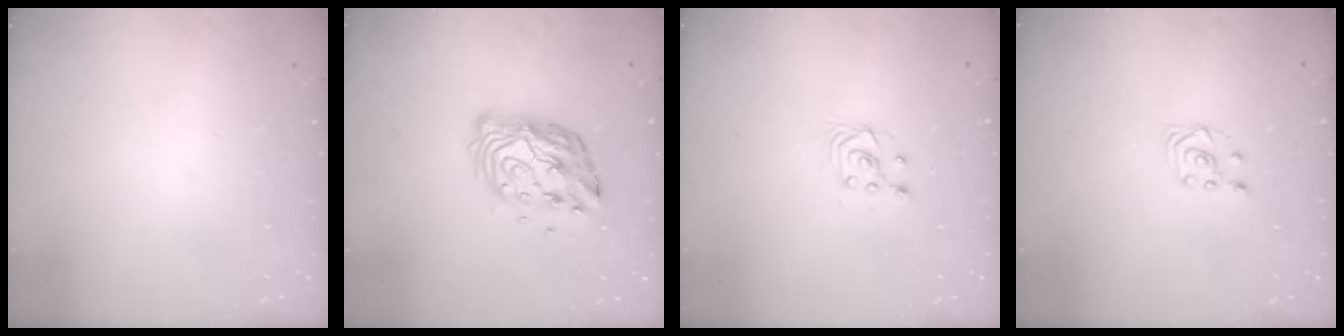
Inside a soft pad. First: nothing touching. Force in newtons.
{"total": 11.7, "press": 11.7, "slide": 1.1}
{"total": 2.9, "press": 2.6, "slide": 1.3}
{"total": 2.7, "press": 2.4, "slide": 1.3}